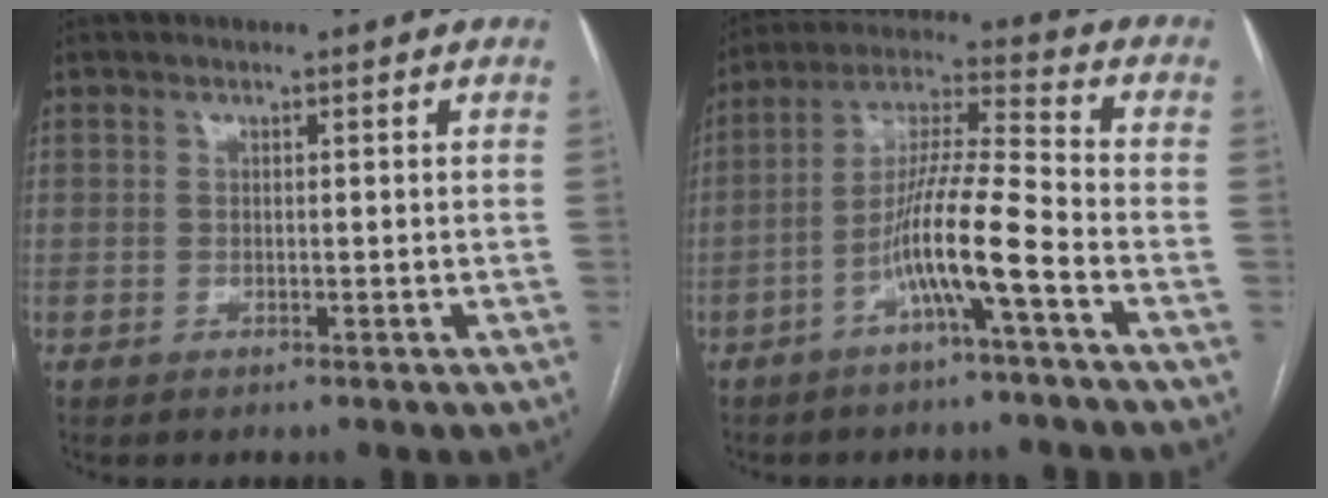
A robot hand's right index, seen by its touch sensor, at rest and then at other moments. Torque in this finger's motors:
{"motor_torque": [1.45, -0.69, 0.97, 0.21]}